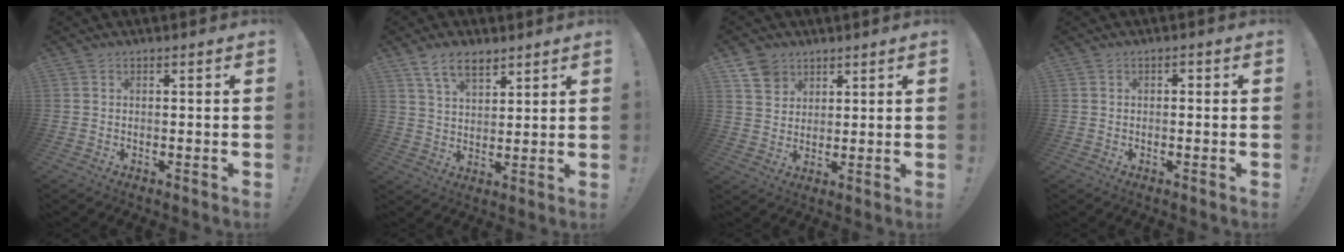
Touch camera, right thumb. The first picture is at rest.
{"total": 8.6, "force": [5.8, 4.3, 4.8], "torque": [-0.084, -0.019, 0.108]}
{"total": 7.0, "force": [4.5, 5.2, 1.5], "torque": [-0.023, -0.026, 0.089]}
{"total": 1.1, "force": [-0.8, 0.7, 0.4], "torque": [-0.008, 0.005, -0.015]}